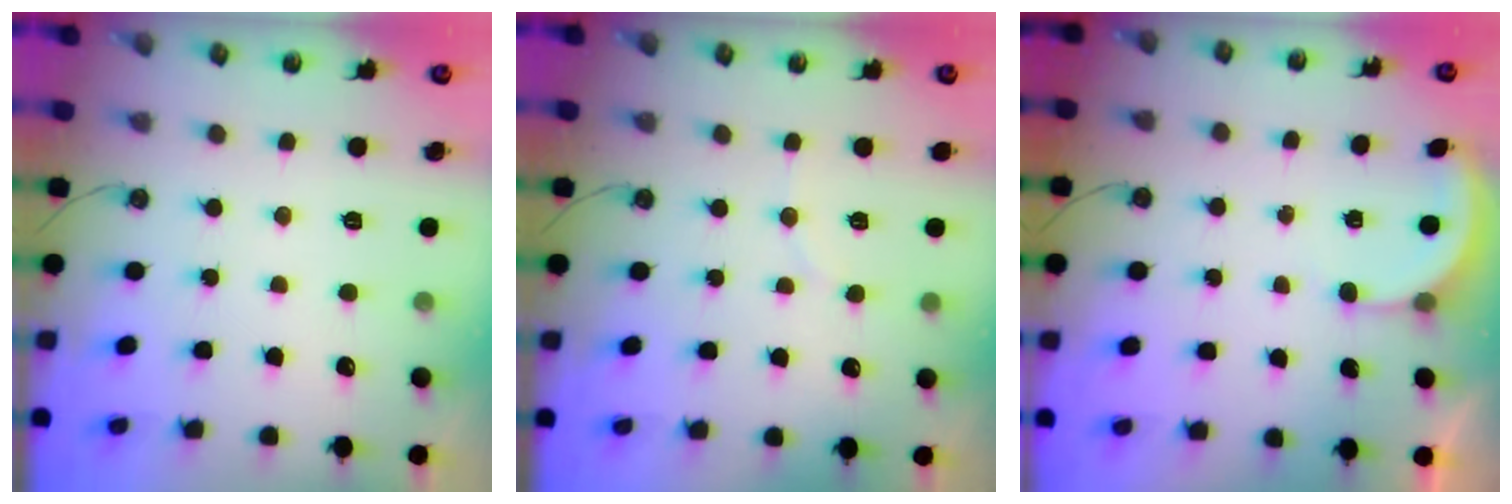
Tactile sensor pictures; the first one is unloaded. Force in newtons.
{"total": 2.7, "press": 2.6, "slide": 0.7}
{"total": 1.6, "press": 1.6, "slide": 0.3}